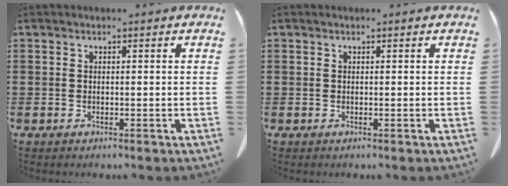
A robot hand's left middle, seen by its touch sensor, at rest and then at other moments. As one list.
[{"total": 0.0}]